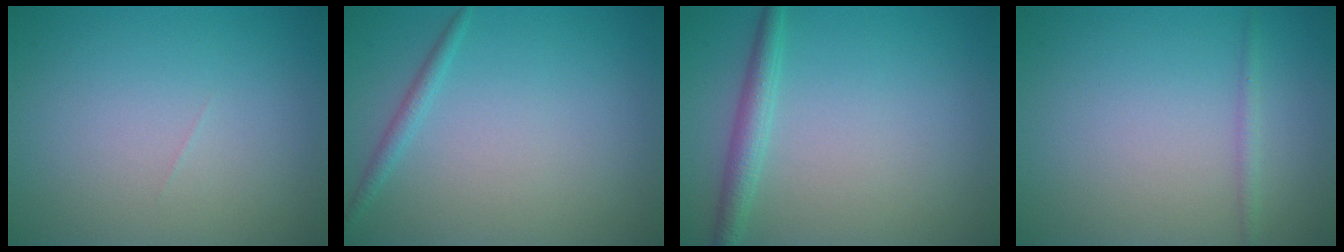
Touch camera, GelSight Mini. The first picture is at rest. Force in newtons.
{"total": 1.2, "press": 1.2, "slide": 0.1}
{"total": 2.3, "press": 2.2, "slide": 0.1}
{"total": 0.9, "press": 0.9, "slide": 0.1}